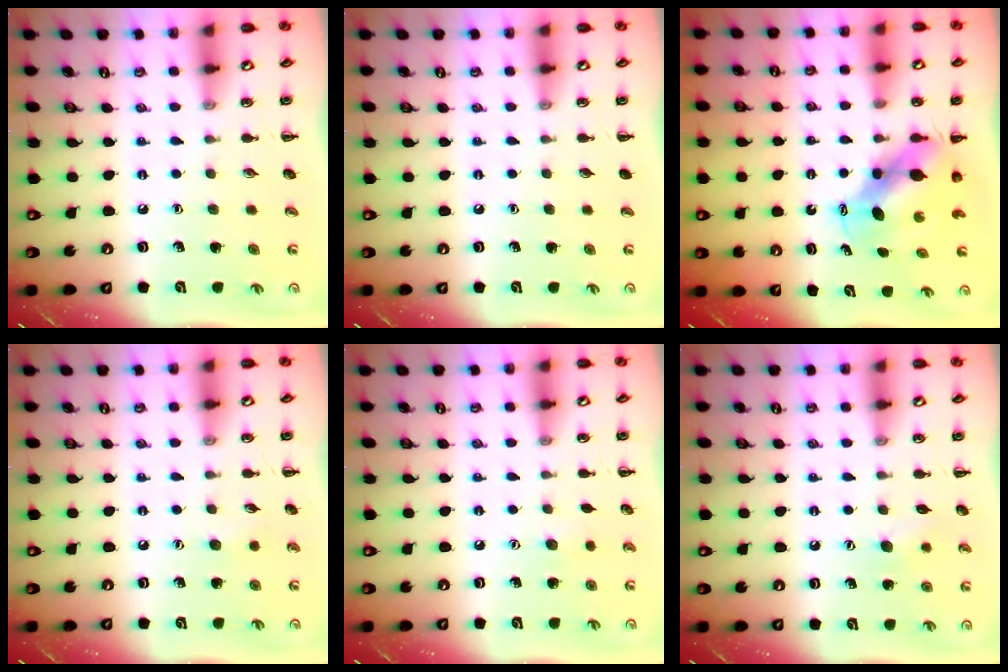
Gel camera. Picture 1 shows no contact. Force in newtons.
{"total": 0.0}
{"total": 6.6, "press": 6.5, "slide": 1.4}
{"total": 3.1, "press": 3.0, "slide": 0.6}
{"total": 4.8, "press": 4.7, "slide": 1.1}
{"total": 5.9, "press": 5.7, "slide": 1.4}